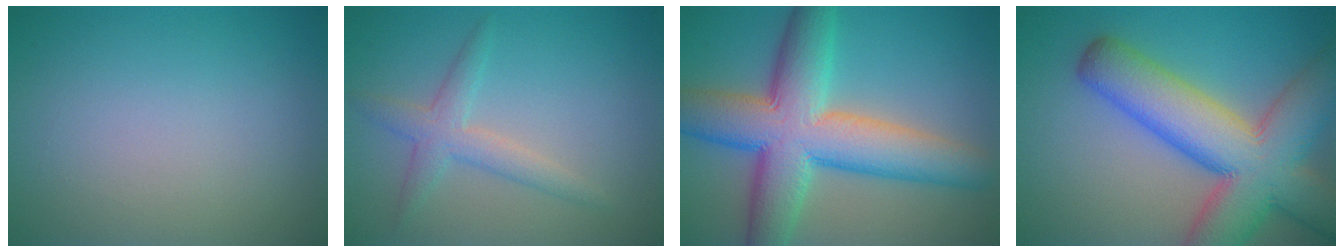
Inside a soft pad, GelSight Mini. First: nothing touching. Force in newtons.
{"total": 2.7, "press": 2.7, "slide": 0.1}
{"total": 11.4, "press": 11.4, "slide": 0.3}
{"total": 12.5, "press": 12.5, "slide": 0.6}